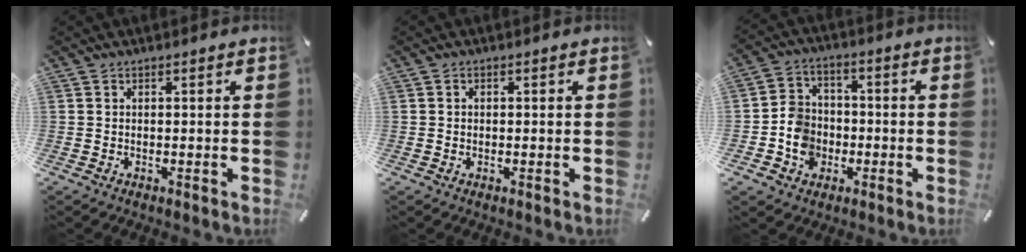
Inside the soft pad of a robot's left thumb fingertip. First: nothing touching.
{"total": 0.7, "force": [-0.1, 0.6, 0.4], "torque": [-0.009, 0.003, -0.003]}
{"total": 8.9, "force": [-2.5, 8.0, 3.1], "torque": [-0.063, 0.022, -0.044]}